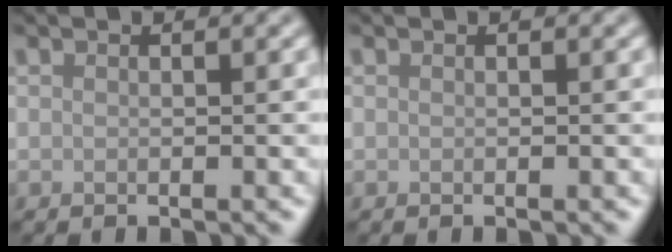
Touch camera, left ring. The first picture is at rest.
{"total": 0.0}